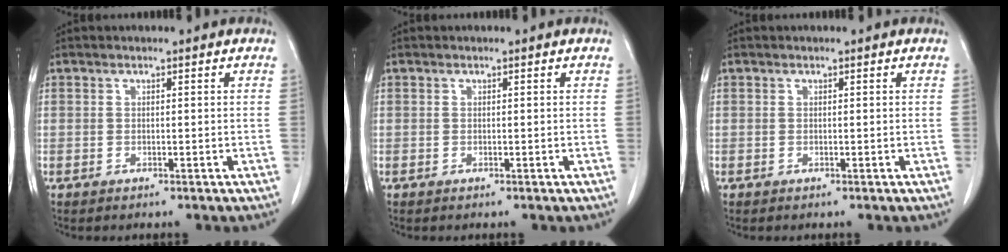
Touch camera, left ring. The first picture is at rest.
{"total": 0.0}
{"total": 0.0}